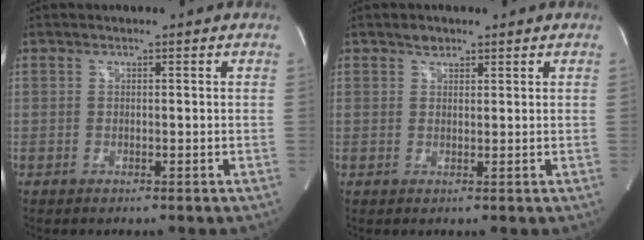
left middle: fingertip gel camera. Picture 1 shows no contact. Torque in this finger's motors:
{"motor_torque": [0.13, -0.09, -0.07, 0.00]}